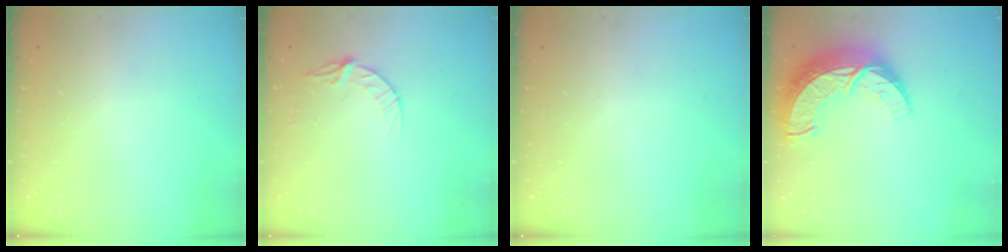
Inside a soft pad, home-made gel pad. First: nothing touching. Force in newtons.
{"total": 5.6, "press": 5.6, "slide": 0.6}
{"total": 0.0}
{"total": 15.1, "press": 15.1, "slide": 1.3}